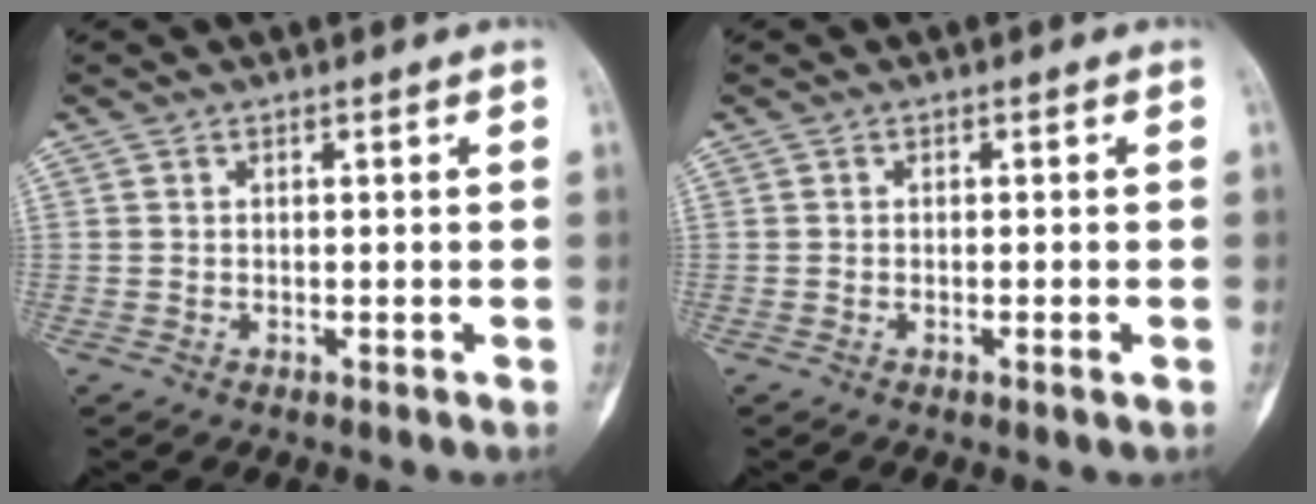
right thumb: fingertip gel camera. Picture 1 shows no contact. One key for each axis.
{"total": 1.2, "fx": -0.4, "fy": 0.0, "fz": 1.2, "tx": -0.024, "ty": -0.001, "tz": -0.006}